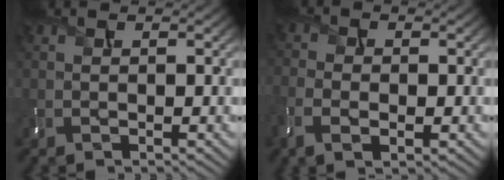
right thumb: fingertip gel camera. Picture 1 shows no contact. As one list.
[{"total": 5.6, "force": [-2.3, 3.1, 4.0], "torque": [-0.096, -0.017, -0.043]}]